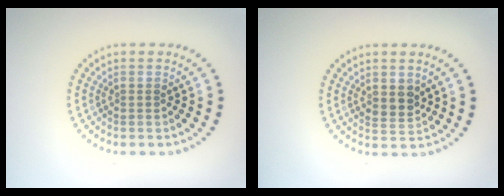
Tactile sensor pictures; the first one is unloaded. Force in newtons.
{"total": 1.9, "press": 1.7, "slide": 0.8}